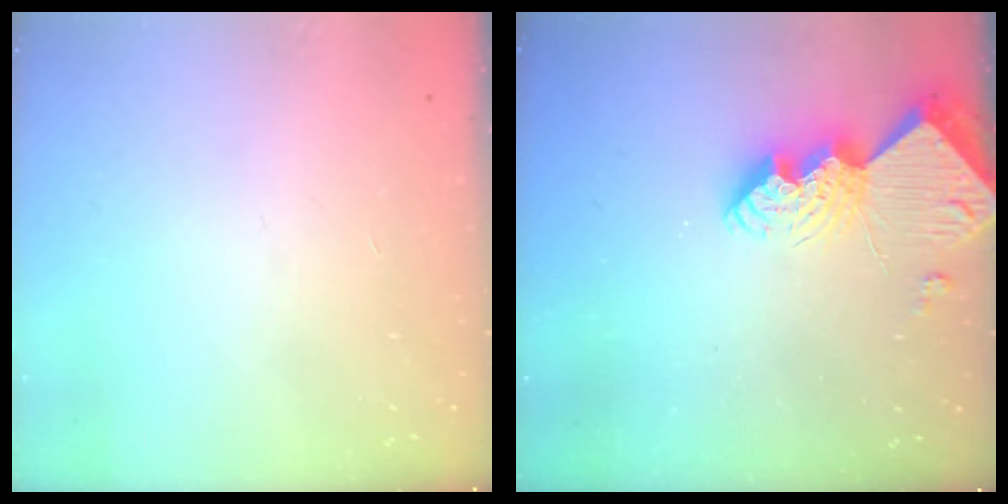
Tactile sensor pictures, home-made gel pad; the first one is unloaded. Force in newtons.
{"total": 11.1, "press": 11.0, "slide": 1.0}